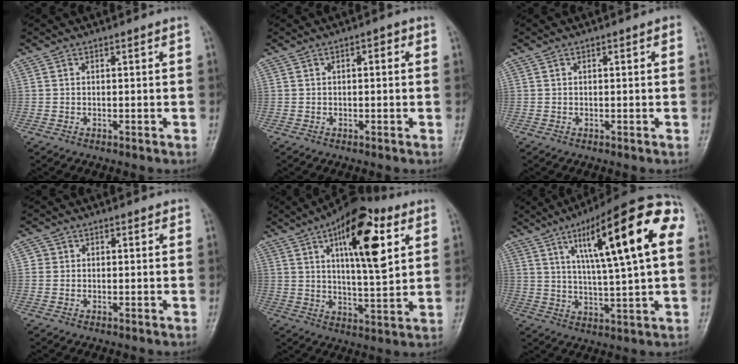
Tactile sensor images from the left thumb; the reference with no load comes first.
{"total": 1.6, "force": [0.4, 0.7, 1.4], "torque": [-0.012, 0.005, -0.002]}
{"total": 0.9, "force": [0.2, 0.4, 0.8], "torque": [-0.008, 0.007, 0.000]}
{"total": 1.8, "force": [0.5, 1.7, -0.1], "torque": [0.017, 0.000, 0.000]}
{"total": 17.6, "force": [7.0, 6.6, 14.8], "torque": [-0.196, -0.019, 0.104]}
{"total": 22.5, "force": [7.0, 4.9, 20.8], "torque": [-0.292, 0.010, 0.100]}